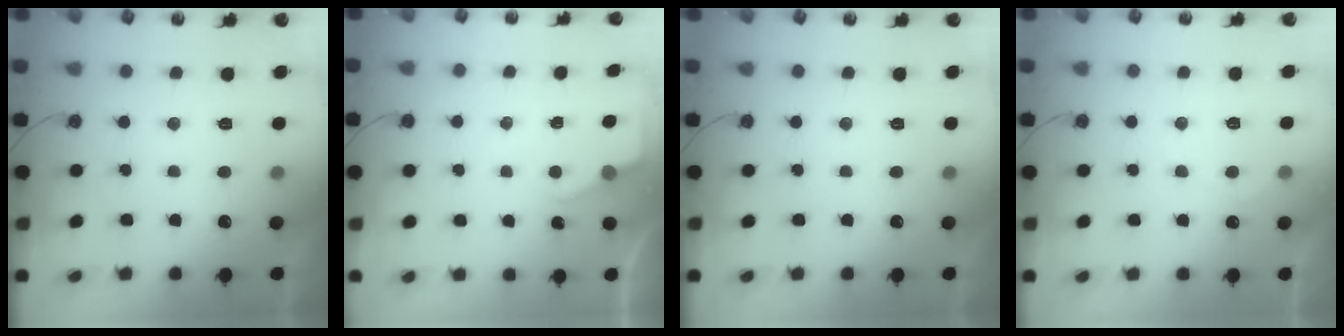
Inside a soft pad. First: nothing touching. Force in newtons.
{"total": 3.0, "press": 2.9, "slide": 0.5}
{"total": 0.0}
{"total": 4.2, "press": 4.1, "slide": 0.5}